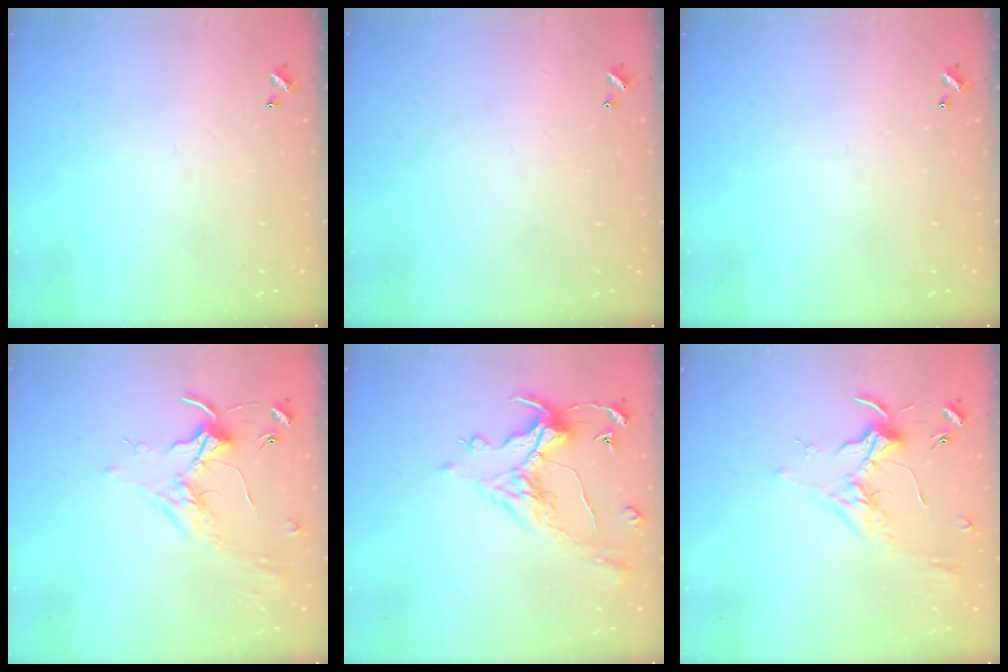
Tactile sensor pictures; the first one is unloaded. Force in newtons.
{"total": 1.9, "press": 1.9, "slide": 0.5}
{"total": 0.0}
{"total": 1.8, "press": 1.7, "slide": 0.4}
{"total": 1.0, "press": 0.2, "slide": 1.0}
{"total": 1.8, "press": 1.7, "slide": 0.7}